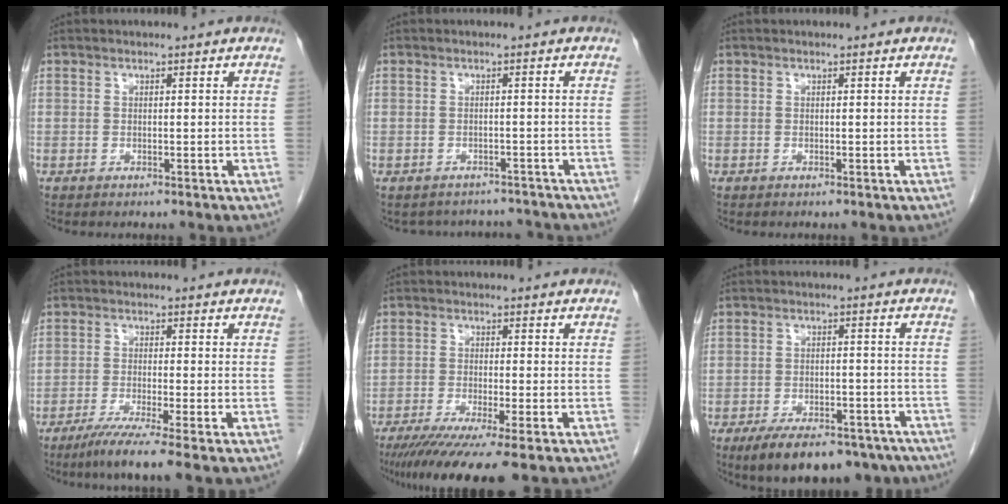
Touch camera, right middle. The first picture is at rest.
{"total": 6.5, "force": [-6.0, 2.3, 0.0], "torque": [0.001, 0.022, -0.066]}
{"total": 0.0}
{"total": 7.0, "force": [-4.8, -0.7, 5.0], "torque": [-0.084, -0.021, -0.083]}
{"total": 10.6, "force": [-7.6, 0.0, 7.4], "torque": [-0.111, -0.027, -0.120]}
{"total": 14.2, "force": [-10.4, 6.4, 7.3], "torque": [-0.105, 0.001, -0.145]}